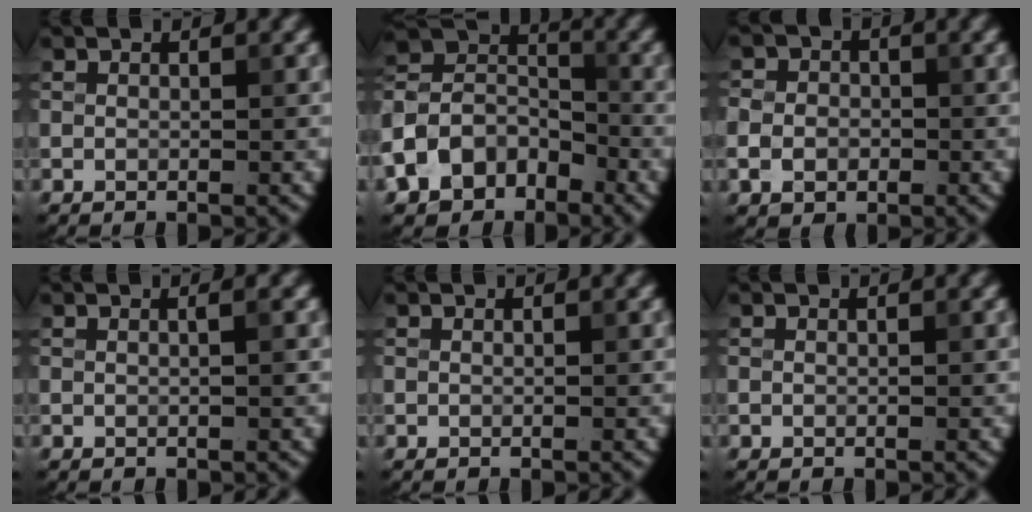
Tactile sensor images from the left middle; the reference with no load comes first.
{"total": 7.4, "force": [-4.0, 5.4, 3.1], "torque": [-0.054, 0.010, -0.089]}
{"total": 3.2, "force": [-0.9, 2.7, 1.6], "torque": [-0.024, -0.003, -0.024]}
{"total": 0.9, "force": [0.1, 0.3, 0.8], "torque": [-0.009, 0.003, -0.004]}
{"total": 0.0}
{"total": 0.0}